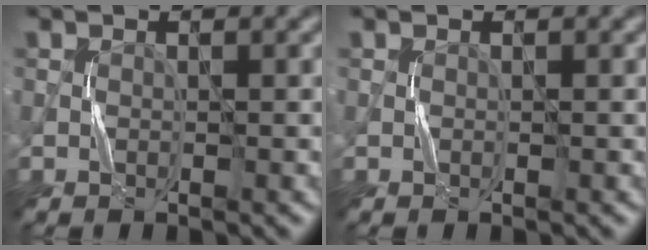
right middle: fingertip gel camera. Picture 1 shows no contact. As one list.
[{"total": 0.0}]